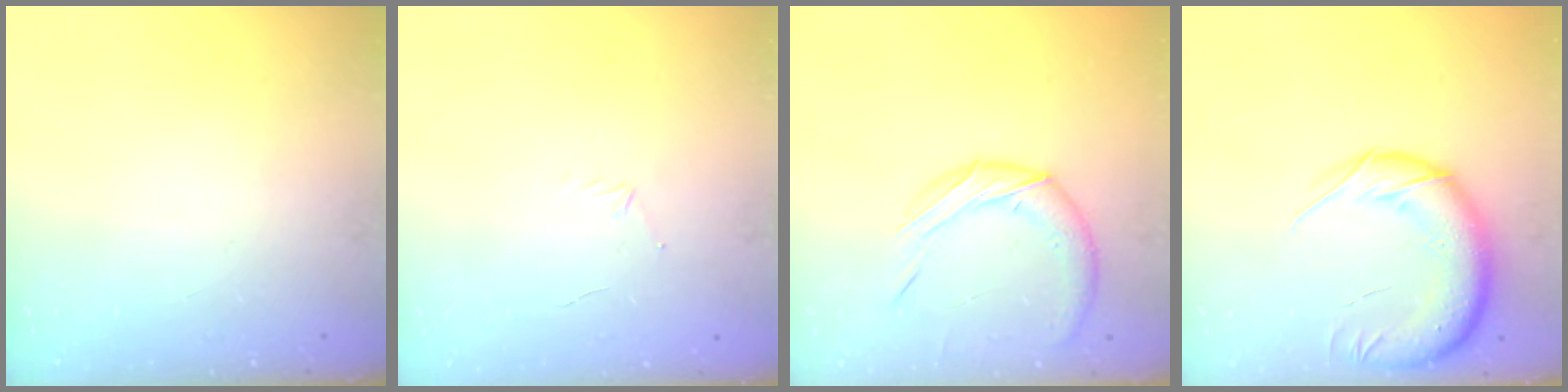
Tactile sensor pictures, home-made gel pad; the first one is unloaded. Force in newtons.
{"total": 3.2, "press": 3.1, "slide": 0.8}
{"total": 9.4, "press": 9.3, "slide": 1.3}
{"total": 14.6, "press": 14.1, "slide": 3.6}